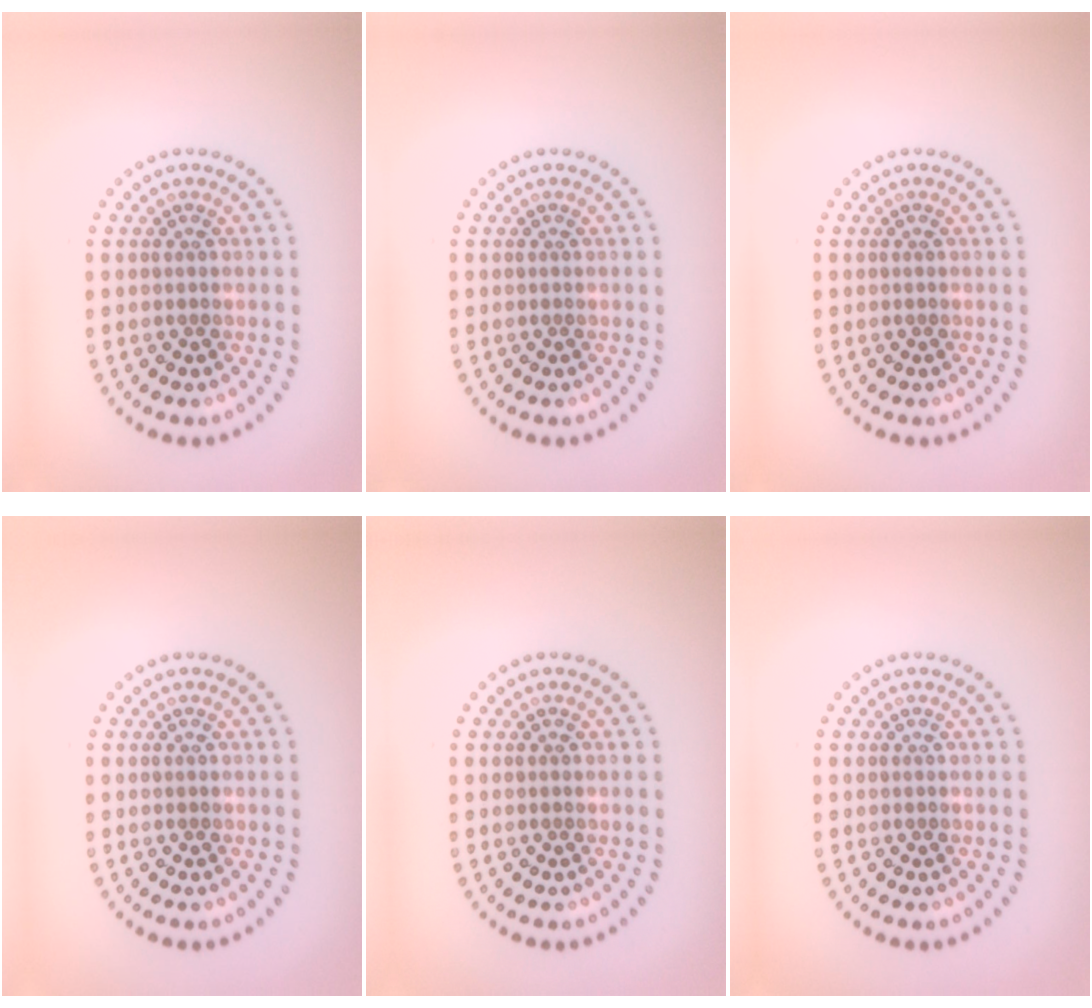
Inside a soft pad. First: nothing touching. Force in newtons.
{"total": 0.0}
{"total": 0.0}
{"total": 0.0}
{"total": 0.0}
{"total": 0.0}